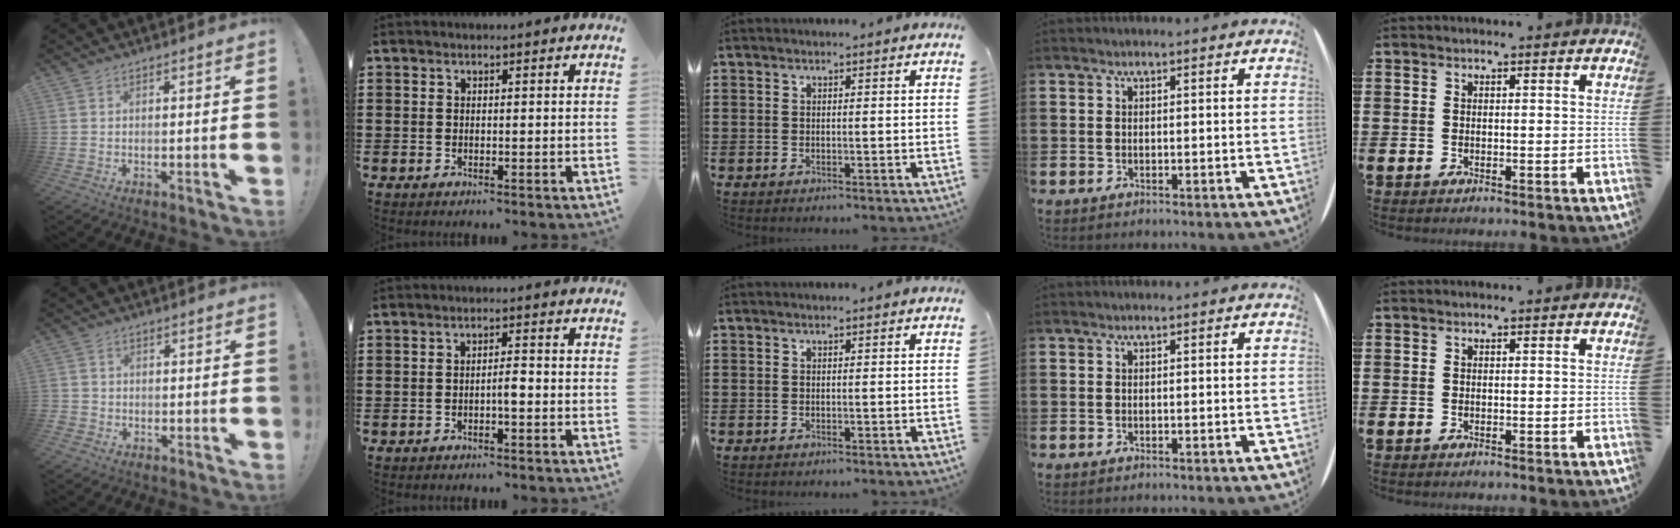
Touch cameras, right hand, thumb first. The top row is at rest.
{"thumb": {"total": 1.9, "force": [-1.0, 1.6, 0.5], "torque": [-0.007, 0.006, -0.018]}, "index": {"total": 1.9, "force": [-0.7, 0.3, 1.8], "torque": [-0.034, 0.003, -0.014]}}